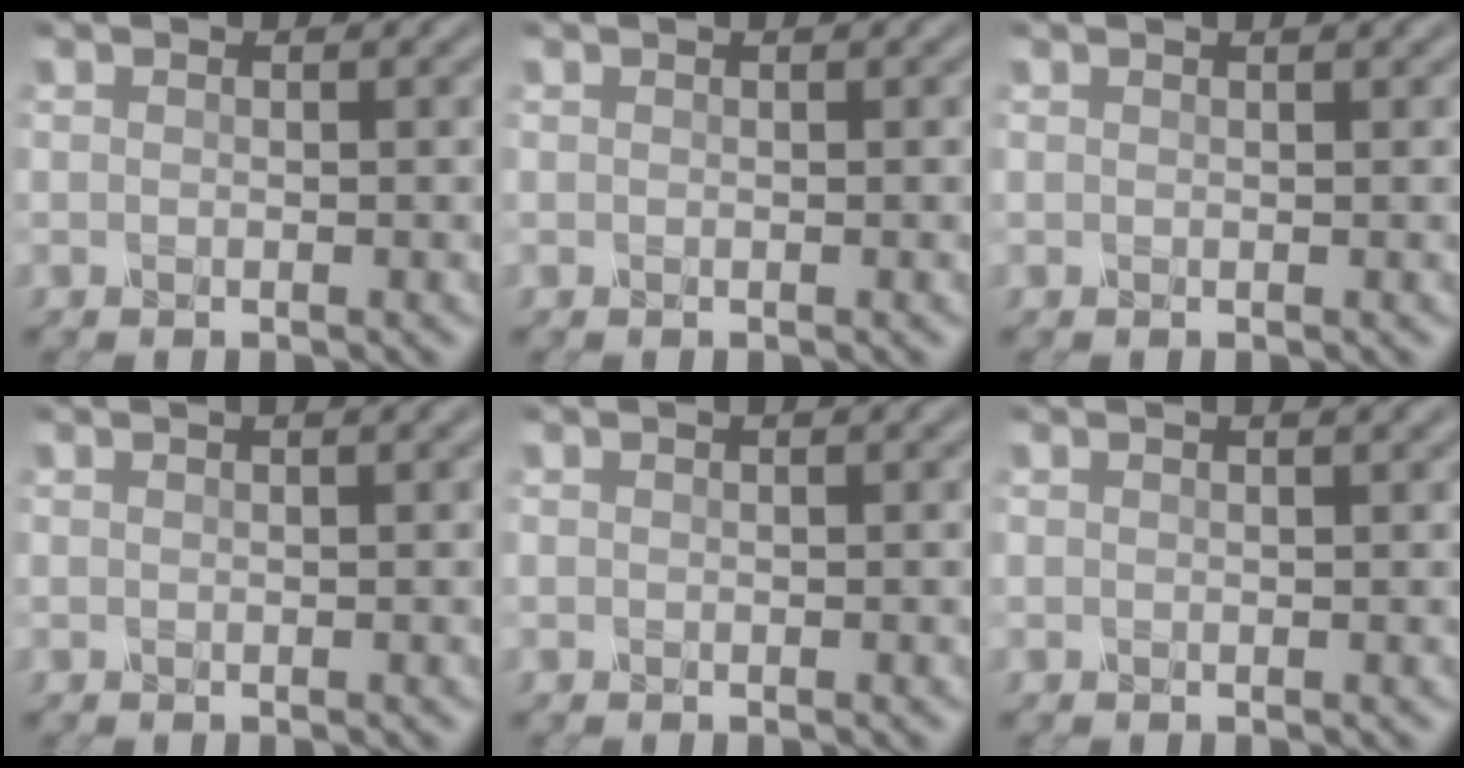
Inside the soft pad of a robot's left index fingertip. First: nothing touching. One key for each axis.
{"total": 0.0}
{"total": 1.5, "fx": 1.0, "fy": 0.5, "fz": 1.0, "tx": -0.011, "ty": 0.003, "tz": 0.004}
{"total": 2.1, "fx": 1.2, "fy": 0.6, "fz": 1.6, "tx": -0.013, "ty": 0.007, "tz": 0.004}
{"total": 0.6, "fx": 0.3, "fy": 0.1, "fz": 0.5, "tx": -0.010, "ty": 0.001, "tz": 0.002}
{"total": 2.8, "fx": 1.6, "fy": 1.0, "fz": 2.0, "tx": -0.011, "ty": 0.010, "tz": 0.003}